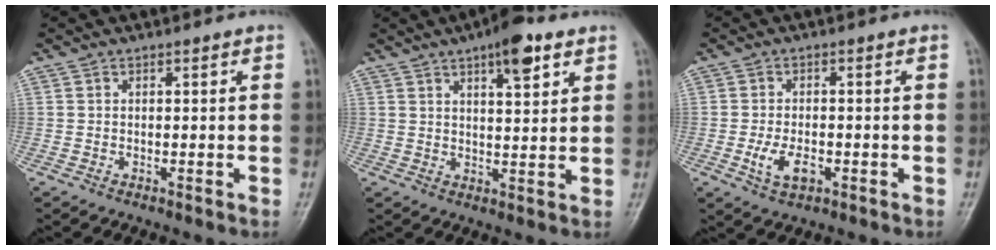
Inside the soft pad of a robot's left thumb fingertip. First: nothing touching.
{"total": 8.2, "force": [4.7, 2.8, 6.1], "torque": [-0.075, -0.019, 0.065]}
{"total": 5.0, "force": [-1.6, 2.8, 3.8], "torque": [-0.072, 0.002, -0.026]}